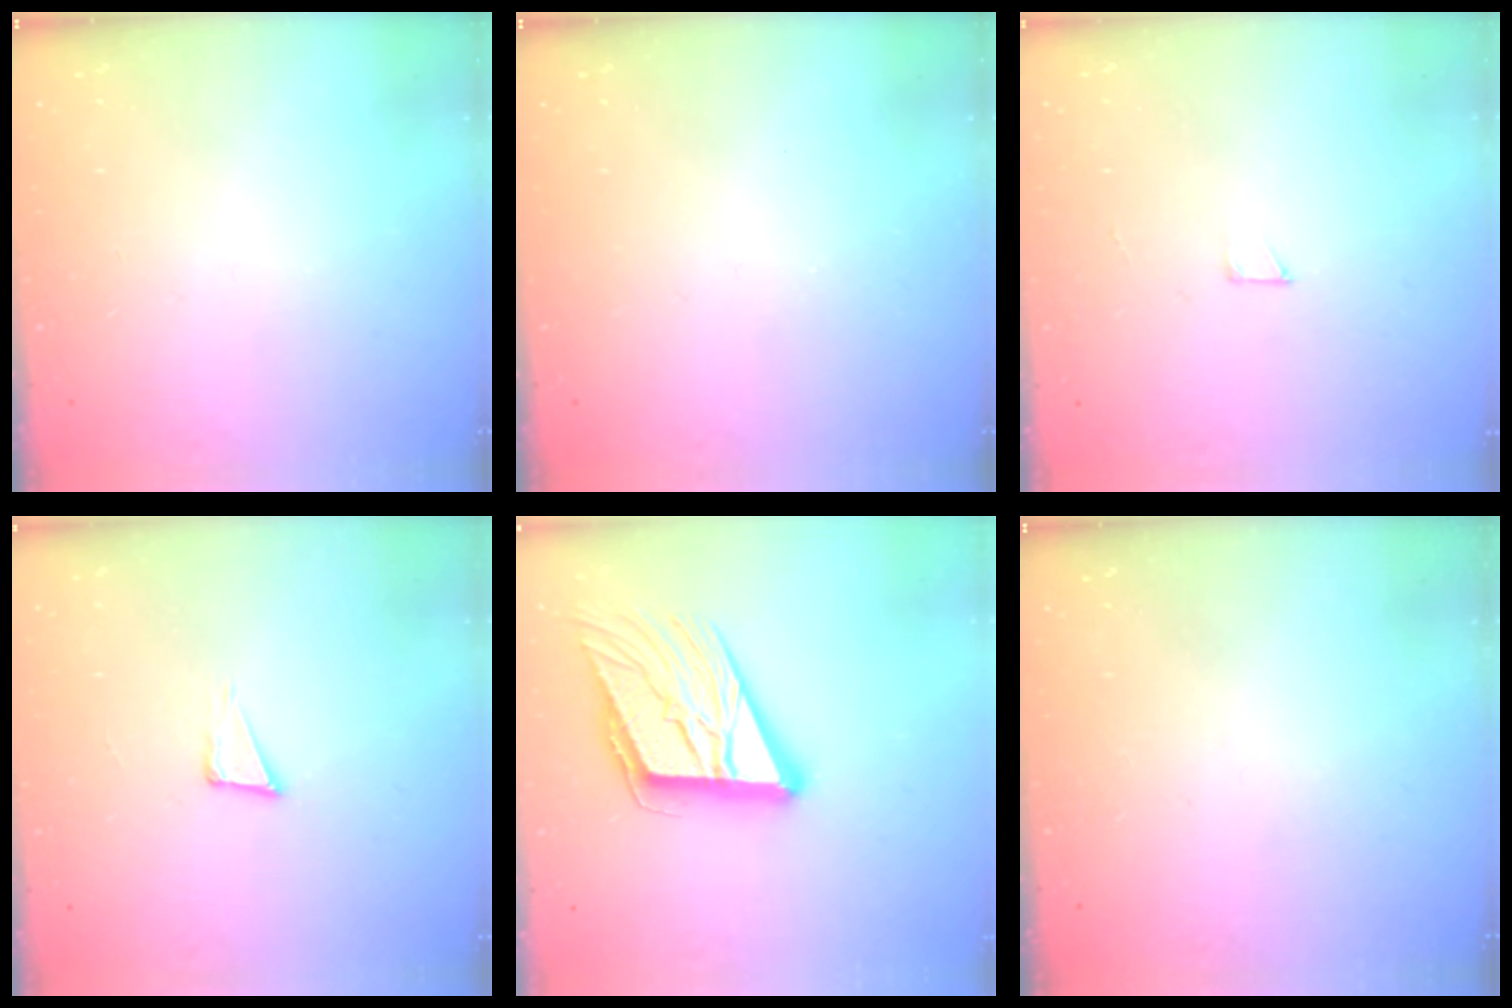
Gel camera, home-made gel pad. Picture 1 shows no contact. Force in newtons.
{"total": 0.0}
{"total": 2.0, "press": 2.0, "slide": 0.0}
{"total": 3.9, "press": 2.6, "slide": 2.9}
{"total": 19.0, "press": 18.5, "slide": 4.3}
{"total": 0.0}